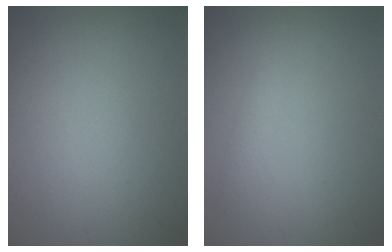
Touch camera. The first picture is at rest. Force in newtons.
{"total": 1.2, "press": 1.2, "slide": 0.1}